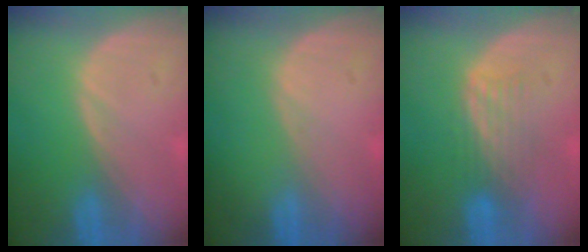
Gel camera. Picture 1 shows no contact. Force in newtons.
{"total": 0.0}
{"total": 4.4, "press": 3.7, "slide": 2.4}